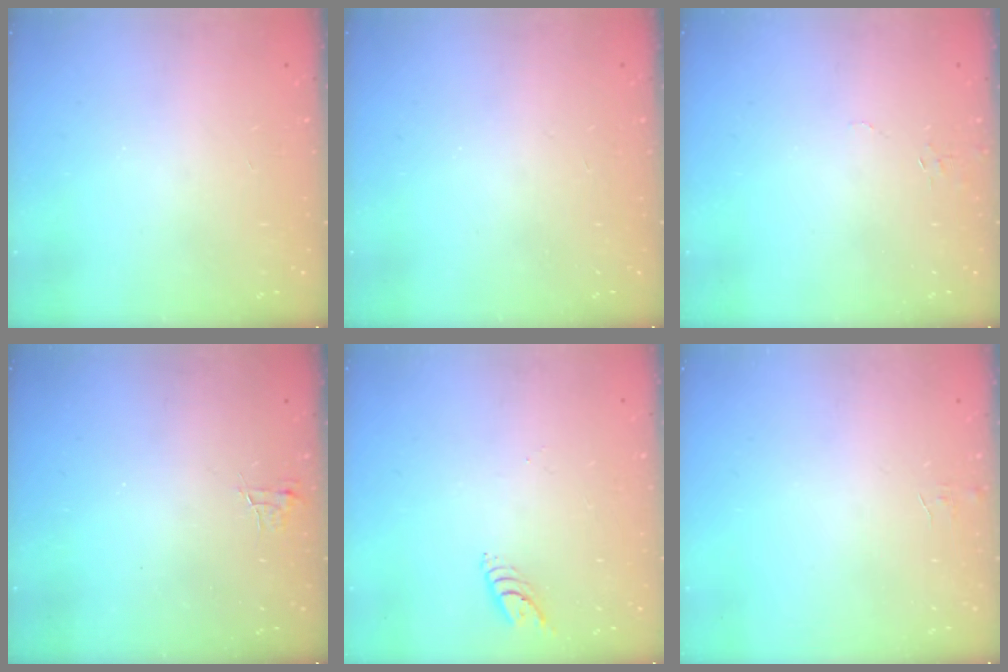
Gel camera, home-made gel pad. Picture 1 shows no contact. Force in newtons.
{"total": 0.0}
{"total": 4.6, "press": 4.5, "slide": 0.4}
{"total": 3.7, "press": 3.7, "slide": 0.4}
{"total": 5.2, "press": 5.2, "slide": 0.2}
{"total": 4.5, "press": 4.5, "slide": 0.4}